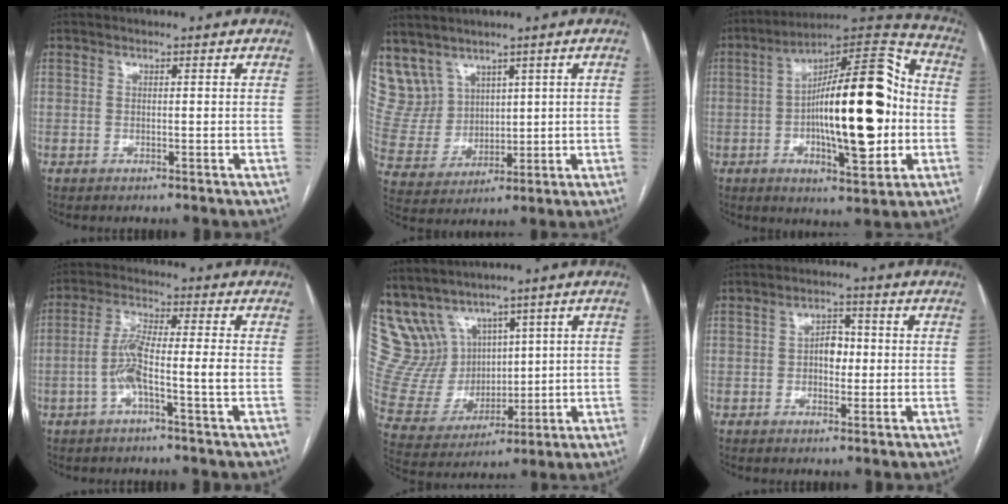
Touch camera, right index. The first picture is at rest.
{"total": 8.7, "force": [6.1, 6.1, 1.0], "torque": [-0.039, 0.028, 0.146]}
{"total": 21.9, "force": [-1.6, 5.6, 21.1], "torque": [-0.340, 0.026, -0.021]}
{"total": 6.5, "force": [-1.9, 0.0, 6.2], "torque": [-0.128, 0.015, -0.037]}
{"total": 12.9, "force": [8.9, 8.6, 3.5], "torque": [-0.103, 0.046, 0.210]}
{"total": 3.7, "force": [-0.2, 2.2, 3.0], "torque": [-0.047, 0.012, -0.003]}